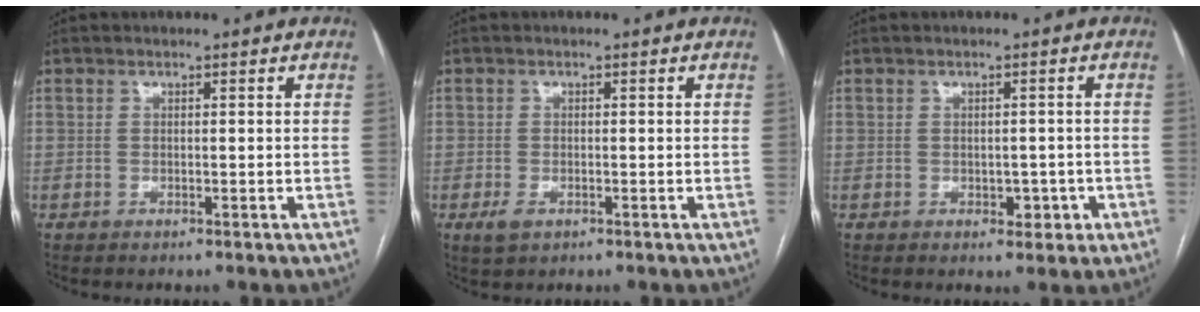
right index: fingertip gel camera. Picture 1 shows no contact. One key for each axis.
{"total": 2.1, "fx": -1.0, "fy": 1.3, "fz": 1.4, "tx": -0.027, "ty": 0.000, "tz": -0.009}
{"total": 2.8, "fx": -0.9, "fy": 1.9, "fz": 1.9, "tx": -0.017, "ty": 0.006, "tz": -0.004}